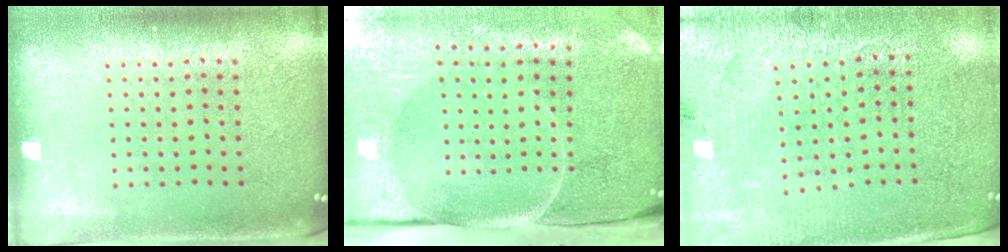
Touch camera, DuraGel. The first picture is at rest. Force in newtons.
{"total": 5.1, "press": 4.1, "slide": 3.0}
{"total": 3.0, "press": 2.9, "slide": 0.8}